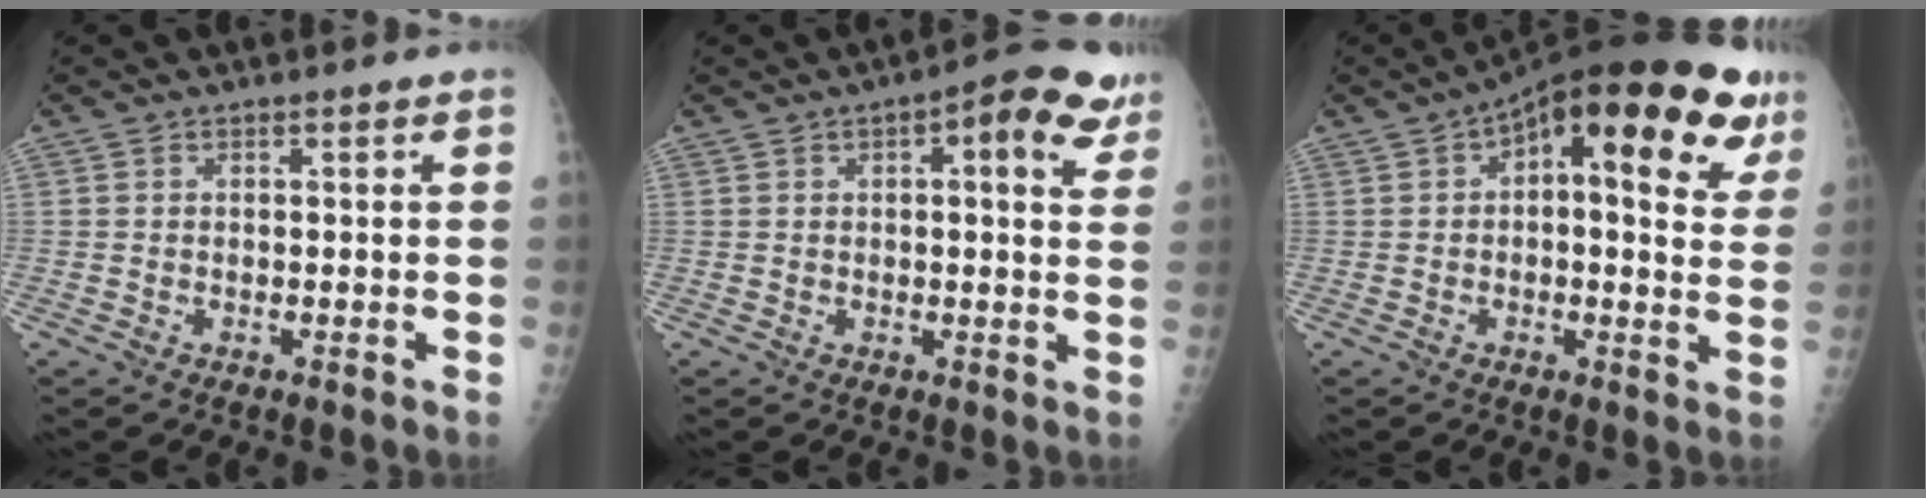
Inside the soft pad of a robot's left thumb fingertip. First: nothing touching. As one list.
[{"total": 10.4, "force": [4.9, 3.6, 8.4], "torque": [-0.083, -0.002, 0.052]}, {"total": 22.4, "force": [9.6, 8.5, 18.3], "torque": [-0.237, 0.017, 0.124]}]